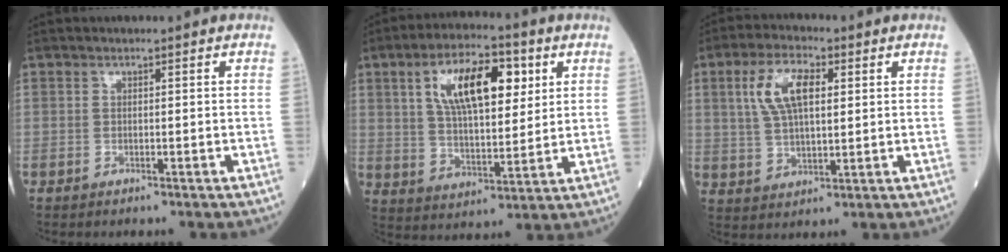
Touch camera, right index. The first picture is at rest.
{"total": 13.6, "force": [5.1, 5.2, 11.5], "torque": [-0.206, 0.019, 0.091]}
{"total": 8.8, "force": [3.0, 3.3, 7.6], "torque": [-0.162, 0.015, 0.060]}